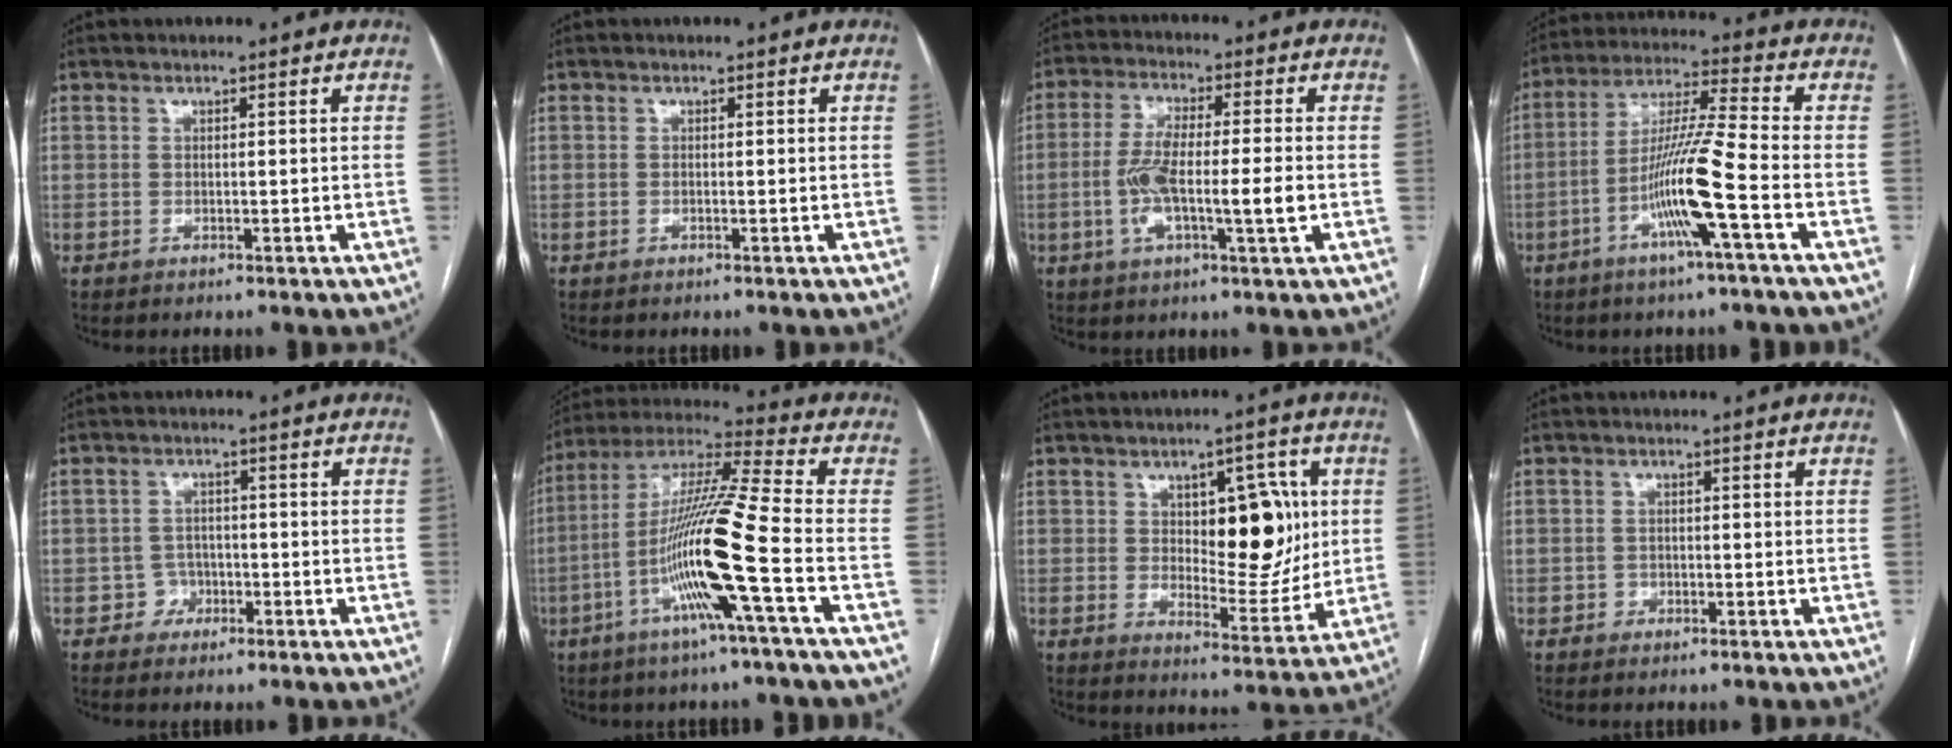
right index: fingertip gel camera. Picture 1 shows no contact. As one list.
[{"total": 0.0}, {"total": 10.1, "force": [-1.6, 1.3, 9.9], "torque": [-0.186, 0.005, -0.032]}, {"total": 11.8, "force": [-4.3, -1.0, 11.0], "torque": [-0.212, 0.000, -0.086]}, {"total": 2.7, "force": [-1.3, 2.4, -0.1], "torque": [0.012, 0.014, -0.024]}, {"total": 16.3, "force": [-5.1, -1.4, 15.4], "torque": [-0.299, -0.004, -0.106]}, {"total": 11.5, "force": [2.4, 5.1, 10.0], "torque": [-0.126, 0.015, 0.043]}, {"total": 1.1, "force": [-0.6, 0.9, 0.1], "torque": [0.002, 0.005, -0.013]}]